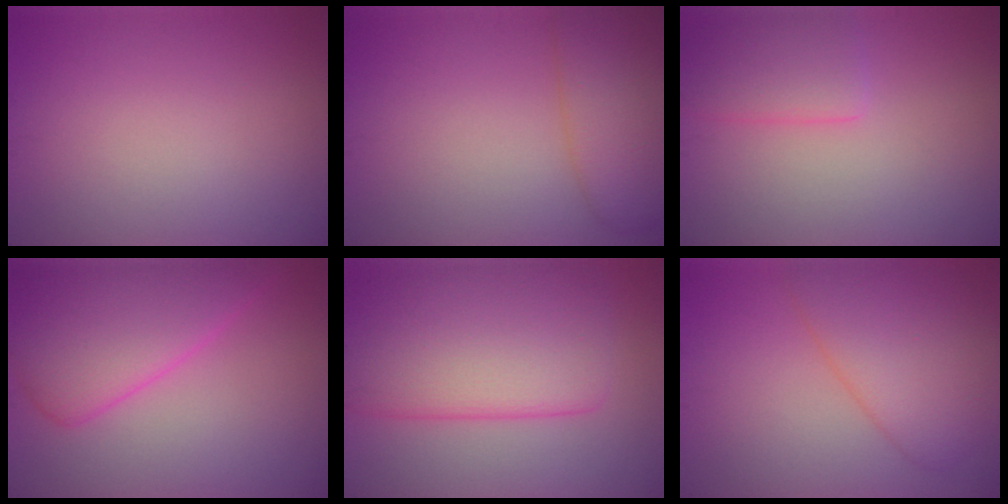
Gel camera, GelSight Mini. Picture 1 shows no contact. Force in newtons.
{"total": 4.8, "press": 4.8, "slide": 0.2}
{"total": 2.9, "press": 2.9, "slide": 0.1}
{"total": 7.0, "press": 7.0, "slide": 0.3}
{"total": 9.1, "press": 9.1, "slide": 0.5}
{"total": 5.6, "press": 5.6, "slide": 0.2}